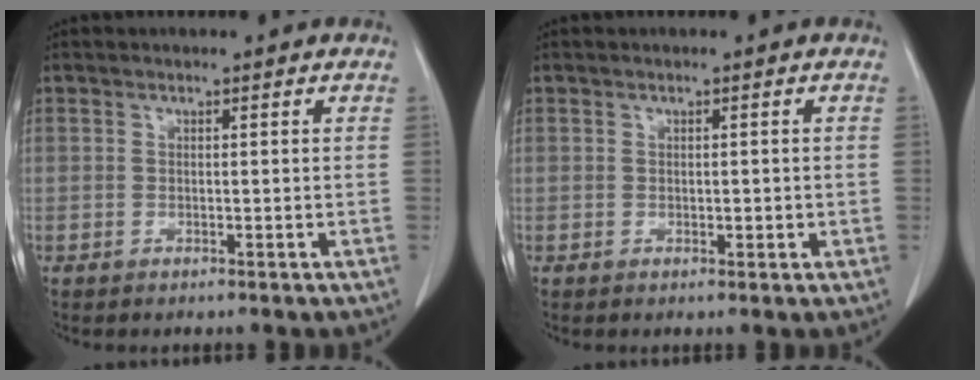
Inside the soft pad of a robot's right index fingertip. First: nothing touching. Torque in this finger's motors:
{"motor_torque": [0.10, 0.16, 0.08, 0.08]}